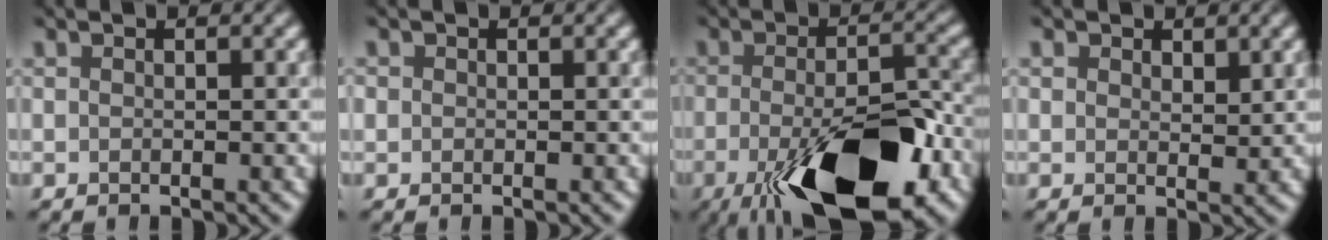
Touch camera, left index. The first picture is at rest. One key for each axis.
{"total": 0.7, "fx": -0.2, "fy": 0.1, "fz": -0.6, "tx": 0.003, "ty": 0.004, "tz": 0.005}
{"total": 13.7, "fx": -7.0, "fy": 4.9, "fz": 10.7, "tx": -0.170, "ty": -0.025, "tz": -0.100}
{"total": 0.7, "fx": 0.3, "fy": 0.6, "fz": 0.1, "tx": -0.005, "ty": -0.003, "tz": 0.021}